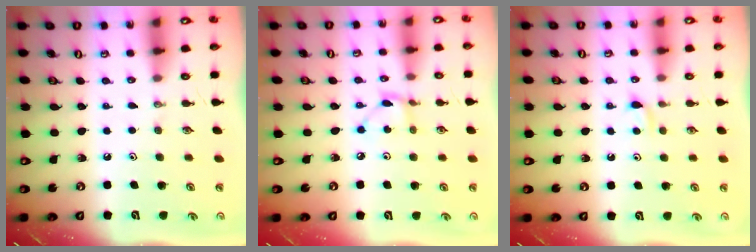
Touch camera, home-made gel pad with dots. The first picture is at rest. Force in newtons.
{"total": 2.9, "press": 2.9, "slide": 0.1}
{"total": 3.9, "press": 3.9, "slide": 0.6}